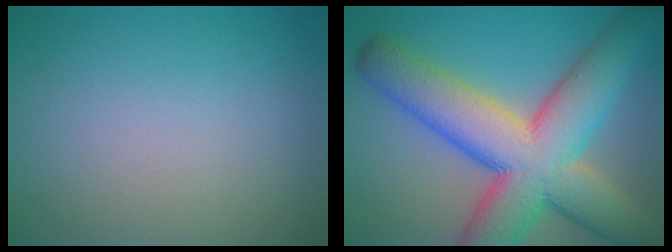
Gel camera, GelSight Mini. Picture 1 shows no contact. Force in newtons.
{"total": 13.8, "press": 13.8, "slide": 0.8}